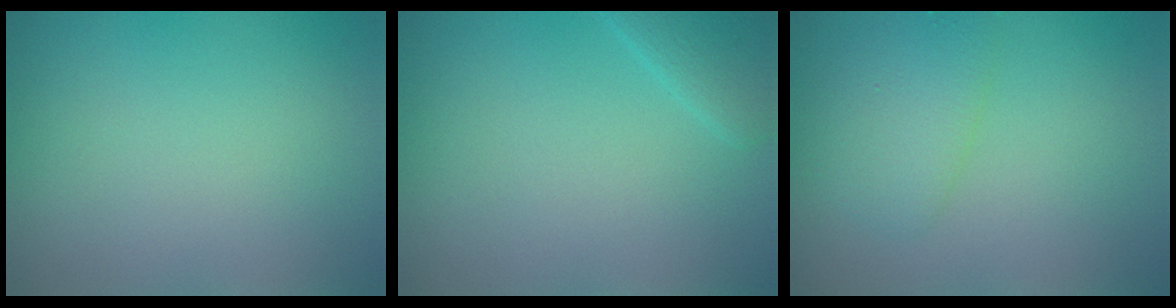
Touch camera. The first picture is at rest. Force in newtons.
{"total": 2.3, "press": 2.3, "slide": 0.1}
{"total": 2.4, "press": 2.4, "slide": 0.1}